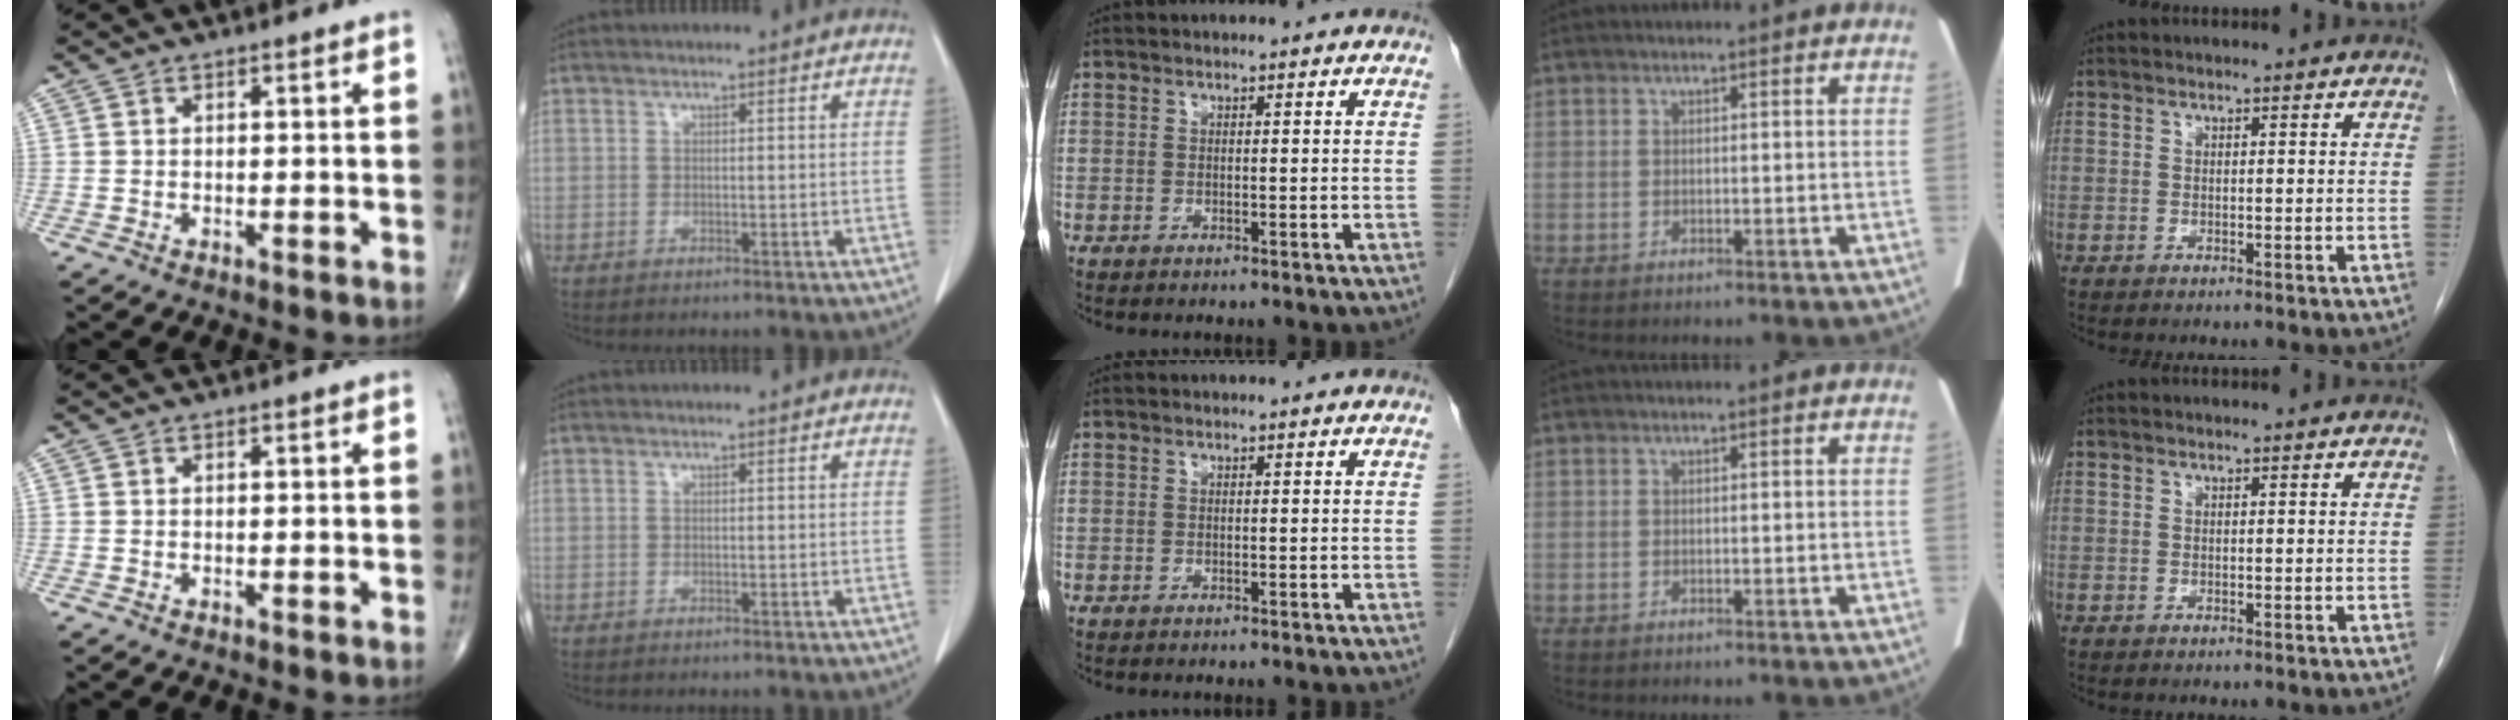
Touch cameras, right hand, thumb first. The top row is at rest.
{}